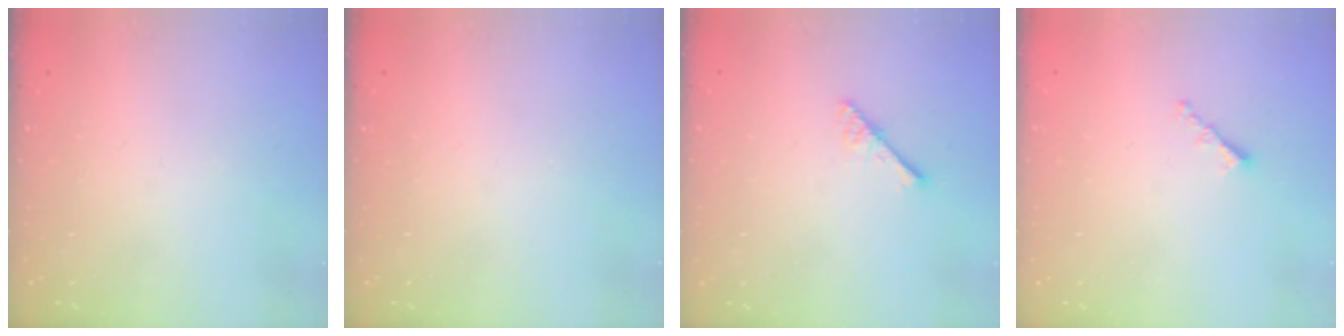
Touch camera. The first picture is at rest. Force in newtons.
{"total": 0.0}
{"total": 2.9, "press": 2.9, "slide": 0.2}
{"total": 1.2, "press": 1.1, "slide": 0.5}